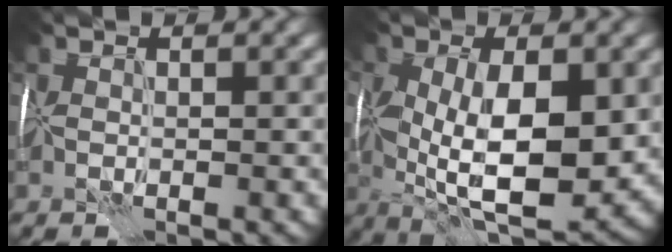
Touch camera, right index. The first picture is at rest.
{"total": 10.5, "force": [-1.4, 5.3, 9.0], "torque": [-0.151, -0.022, -0.018]}